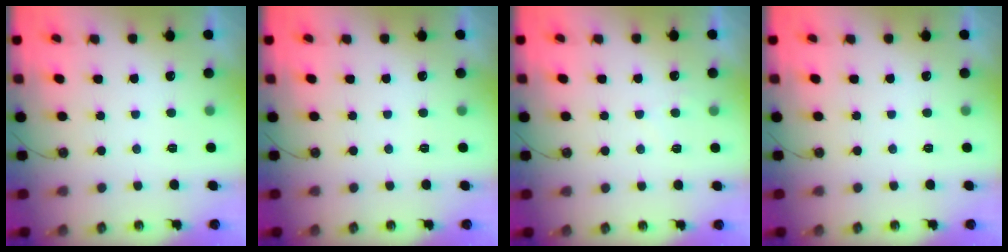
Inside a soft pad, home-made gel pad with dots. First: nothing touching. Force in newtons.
{"total": 0.0}
{"total": 4.0, "press": 4.0, "slide": 0.5}
{"total": 0.0}